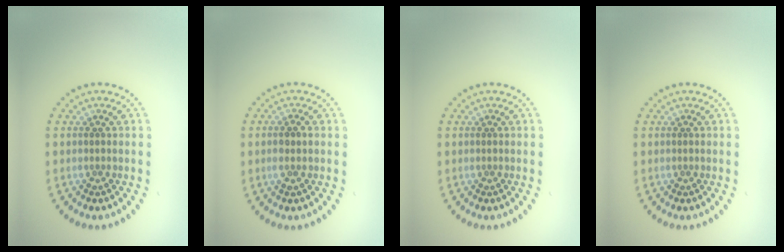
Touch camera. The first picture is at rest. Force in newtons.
{"total": 1.2, "press": 1.1, "slide": 0.4}
{"total": 0.0}
{"total": 0.0}